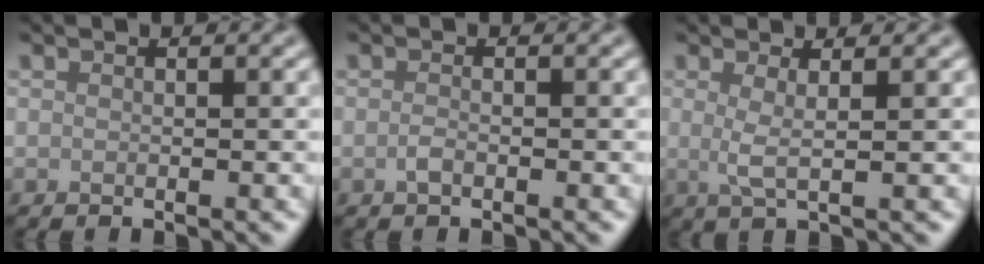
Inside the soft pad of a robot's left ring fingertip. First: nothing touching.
{"total": 0.9, "force": [-0.7, 0.2, 0.6], "torque": [-0.016, -0.002, -0.014]}
{"total": 2.1, "force": [0.2, 0.5, 2.0], "torque": [-0.037, -0.005, 0.000]}